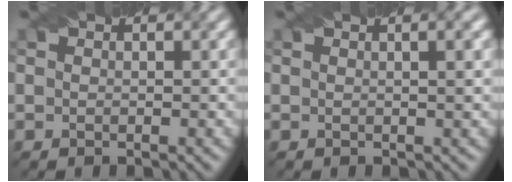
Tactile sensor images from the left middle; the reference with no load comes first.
{"total": 3.2, "force": [1.1, 1.3, 2.7], "torque": [-0.015, 0.009, -0.008]}